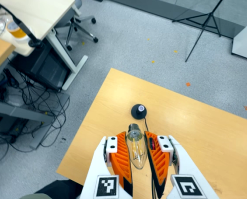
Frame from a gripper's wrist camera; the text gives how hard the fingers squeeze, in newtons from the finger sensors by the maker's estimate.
{"total": 20.2, "left": 22.0, "right": 18.4}